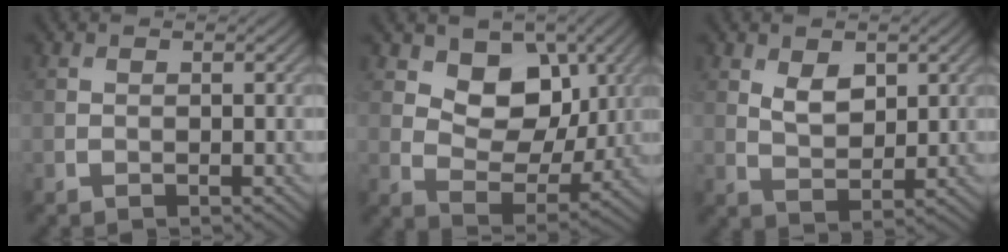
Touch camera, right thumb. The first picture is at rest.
{"total": 7.9, "force": [3.6, 5.4, 4.4], "torque": [-0.085, -0.019, 0.047]}
{"total": 3.8, "force": [1.7, 2.3, 2.5], "torque": [-0.052, -0.005, 0.035]}